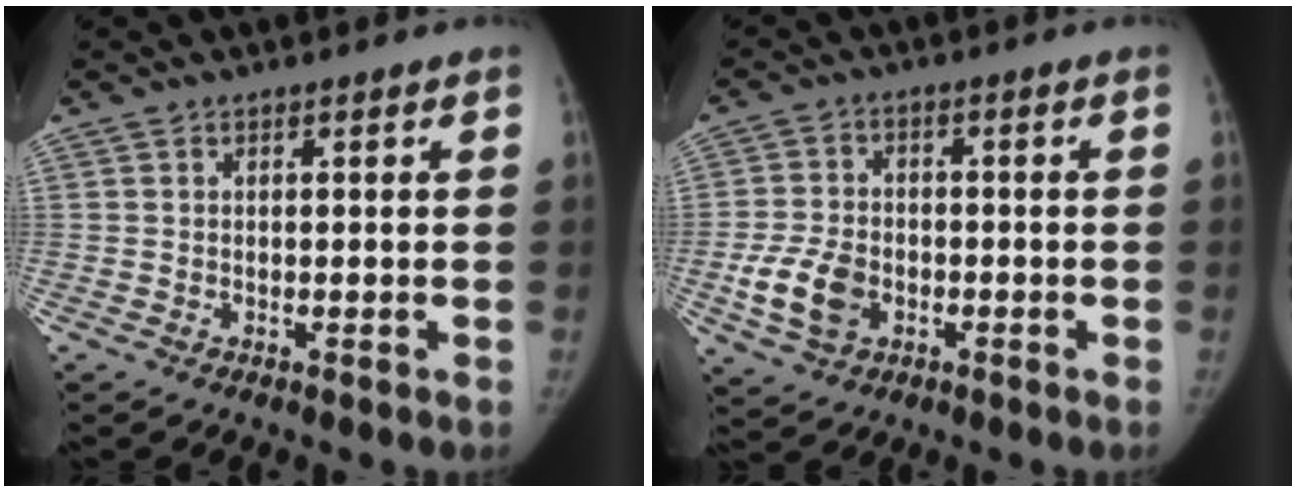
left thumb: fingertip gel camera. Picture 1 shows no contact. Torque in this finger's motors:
{"motor_torque": [-0.86, 1.04, 0.52, -0.39, 0.09]}